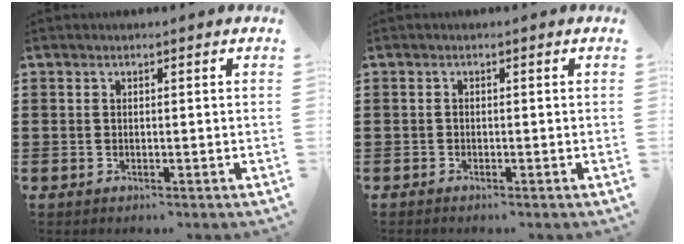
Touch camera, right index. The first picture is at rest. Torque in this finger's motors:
{"motor_torque": [-1.07, 1.07, 0.00, -0.01]}